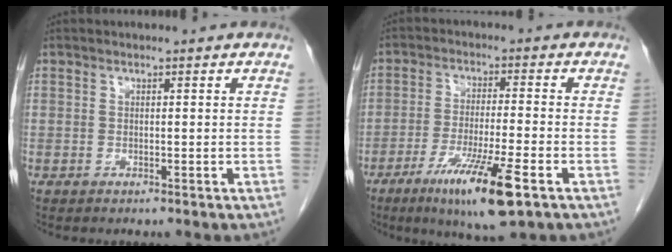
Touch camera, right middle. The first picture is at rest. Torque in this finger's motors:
{"motor_torque": [1.22, -0.92, 0.63, 0.18]}